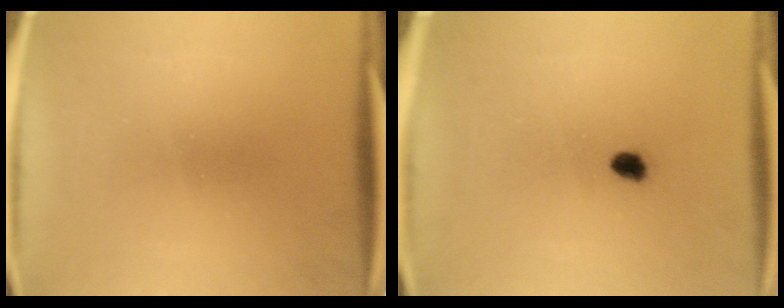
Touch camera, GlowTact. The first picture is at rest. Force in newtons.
{"total": 3.0}